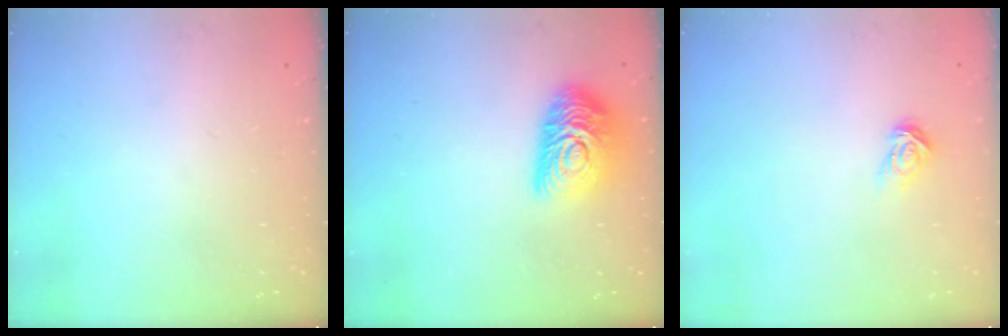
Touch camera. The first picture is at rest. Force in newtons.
{"total": 14.2, "press": 14.2, "slide": 0.8}
{"total": 3.6, "press": 3.5, "slide": 0.4}